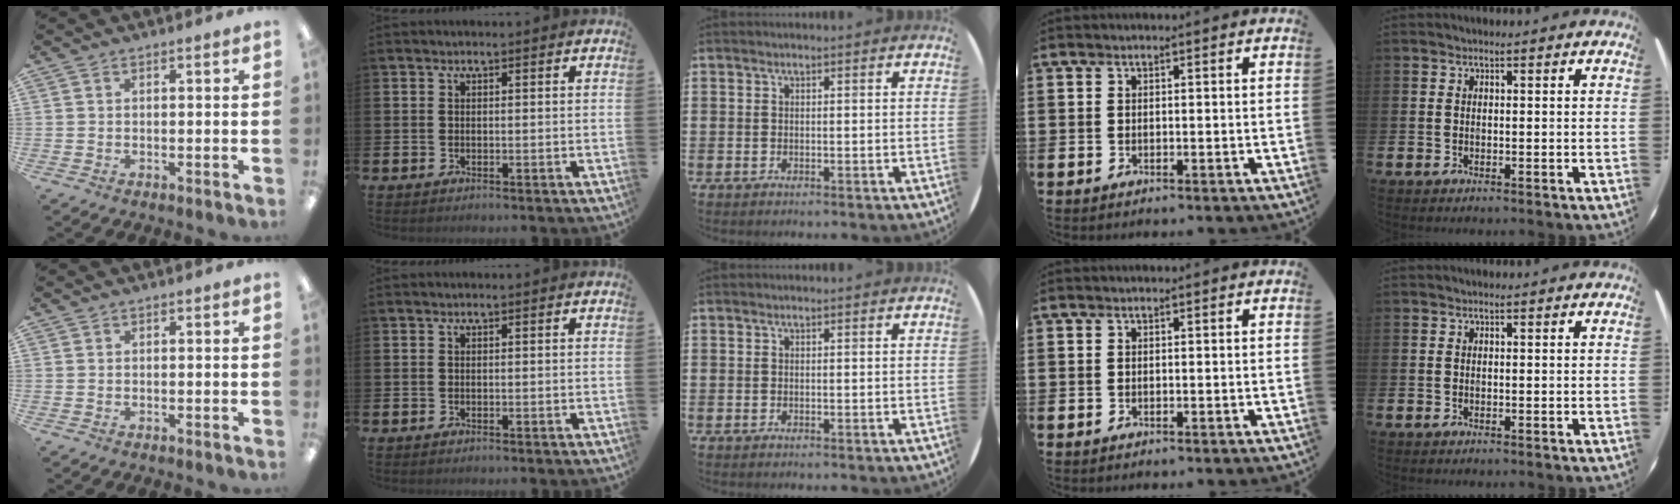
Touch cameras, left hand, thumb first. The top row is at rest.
{}